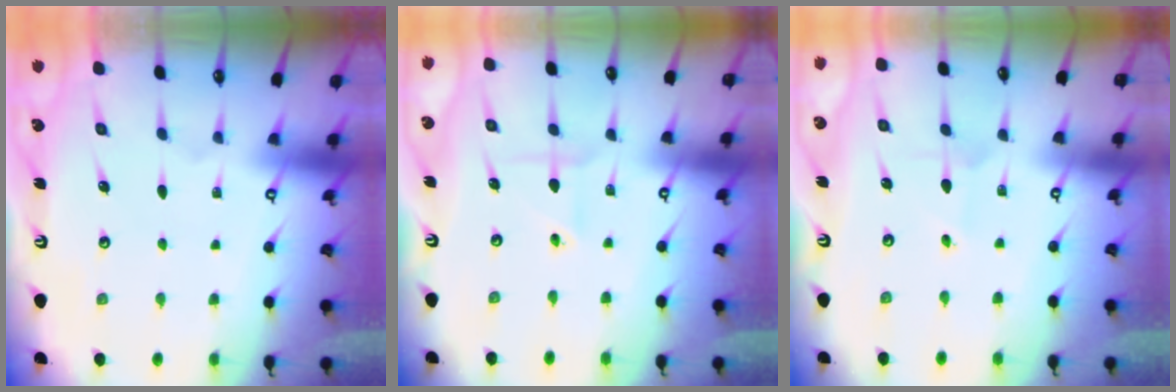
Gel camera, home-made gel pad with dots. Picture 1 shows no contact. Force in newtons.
{"total": 3.0, "press": 2.9, "slide": 0.6}
{"total": 2.6, "press": 2.6, "slide": 0.2}